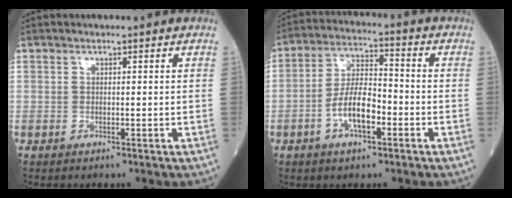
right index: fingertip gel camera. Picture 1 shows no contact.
{"total": 8.3, "force": [-2.9, 3.0, 7.1], "torque": [-0.145, 0.013, -0.055]}